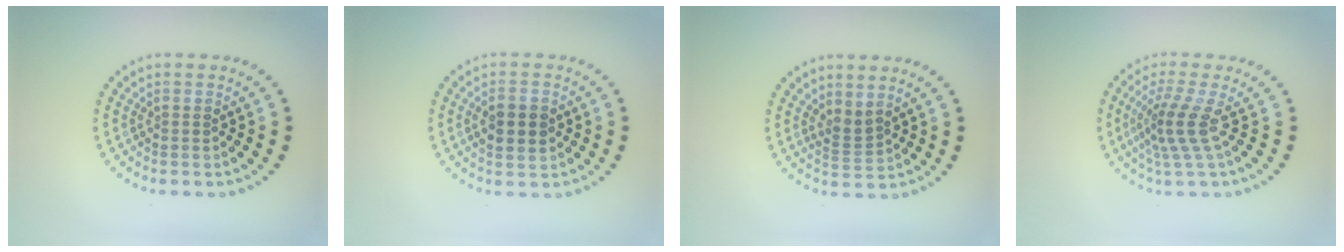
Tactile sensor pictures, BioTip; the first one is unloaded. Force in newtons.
{"total": 2.9, "press": 2.9, "slide": 0.3}
{"total": 1.6, "press": 1.2, "slide": 1.1}
{"total": 3.3, "press": 2.4, "slide": 2.4}